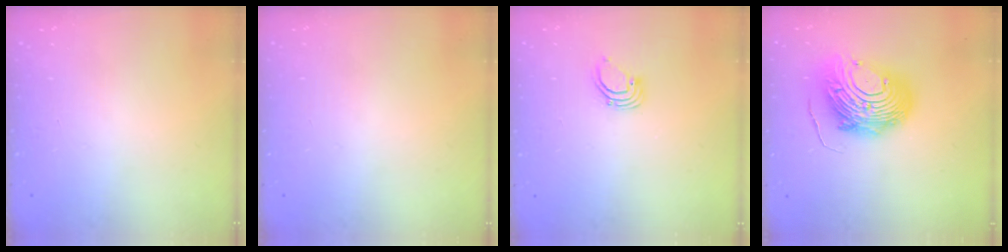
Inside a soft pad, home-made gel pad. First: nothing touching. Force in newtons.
{"total": 0.0}
{"total": 2.7, "press": 2.7, "slide": 0.1}
{"total": 14.8, "press": 14.7, "slide": 1.3}